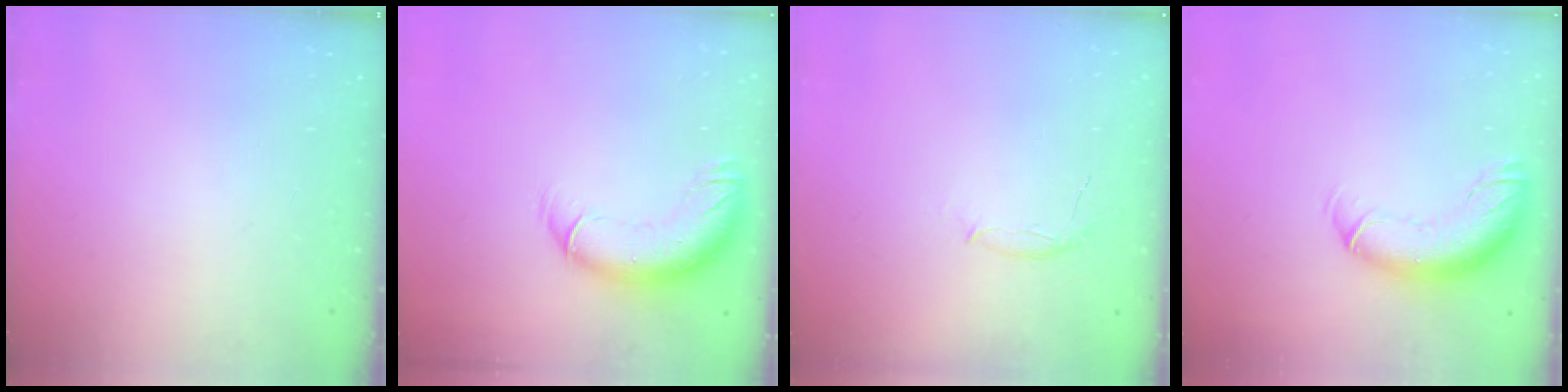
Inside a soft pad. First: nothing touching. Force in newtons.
{"total": 13.0, "press": 12.6, "slide": 3.4}
{"total": 5.6, "press": 5.5, "slide": 0.9}
{"total": 13.1, "press": 12.8, "slide": 2.9}